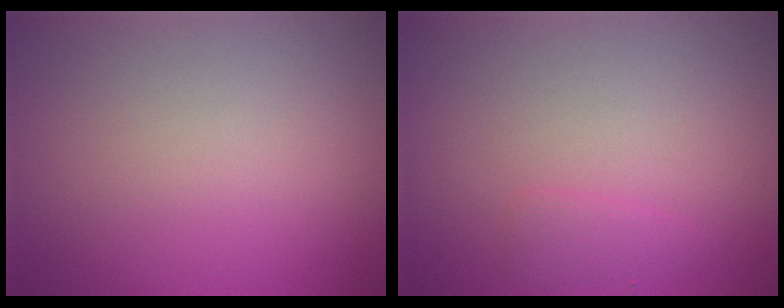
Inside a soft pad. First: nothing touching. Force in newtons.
{"total": 1.0, "press": 1.0, "slide": 0.1}